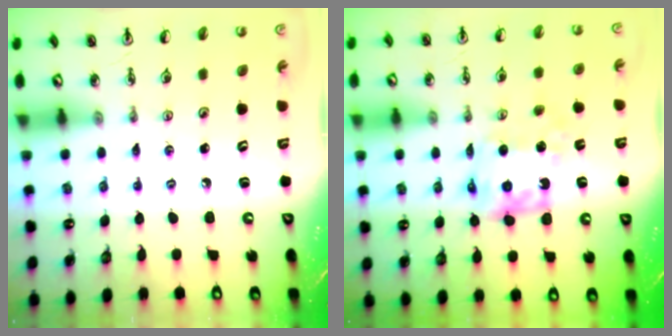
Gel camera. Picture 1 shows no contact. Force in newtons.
{"total": 9.3, "press": 9.3, "slide": 0.4}